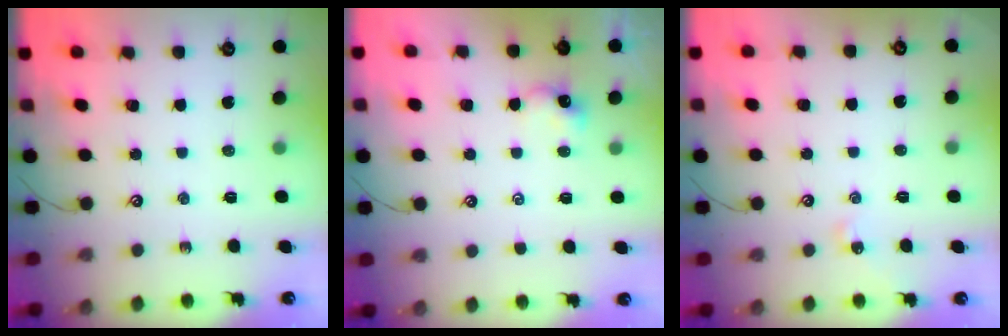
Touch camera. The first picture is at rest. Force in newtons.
{"total": 2.1, "press": 2.1, "slide": 0.2}
{"total": 3.9, "press": 3.8, "slide": 0.6}